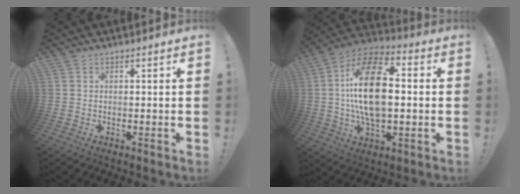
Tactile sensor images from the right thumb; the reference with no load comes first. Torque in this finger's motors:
{"motor_torque": [1.90, 3.10, 2.28, 0.03, 0.70]}